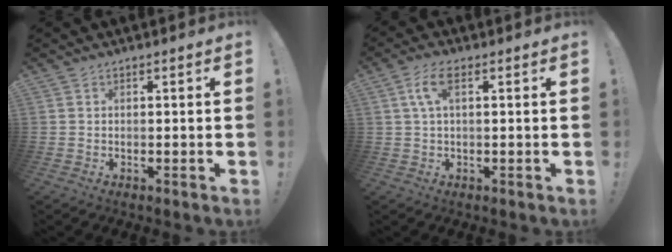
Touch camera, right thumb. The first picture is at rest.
{"total": 5.5, "force": [1.7, 2.2, 4.7], "torque": [-0.087, 0.005, 0.030]}